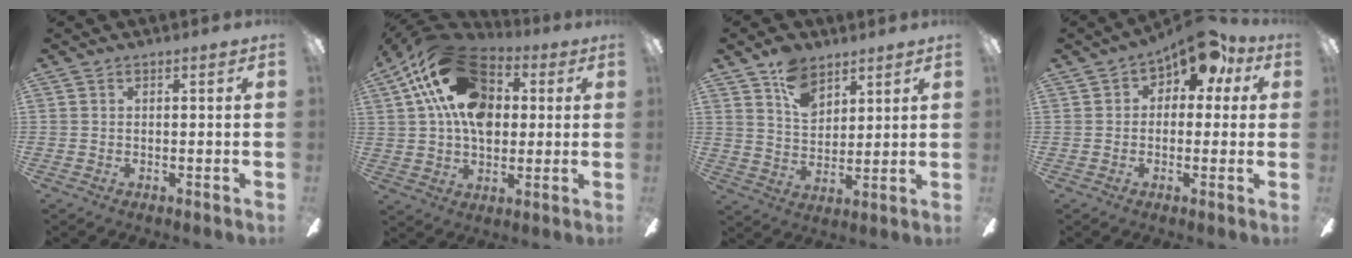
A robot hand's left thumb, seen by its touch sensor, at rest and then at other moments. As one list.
[{"total": 20.3, "force": [6.7, 13.2, 13.8], "torque": [-0.249, -0.008, 0.121]}, {"total": 9.7, "force": [6.4, 6.0, 4.1], "torque": [-0.070, -0.023, 0.121]}, {"total": 10.1, "force": [6.0, 5.6, 6.0], "torque": [-0.081, -0.027, 0.105]}]